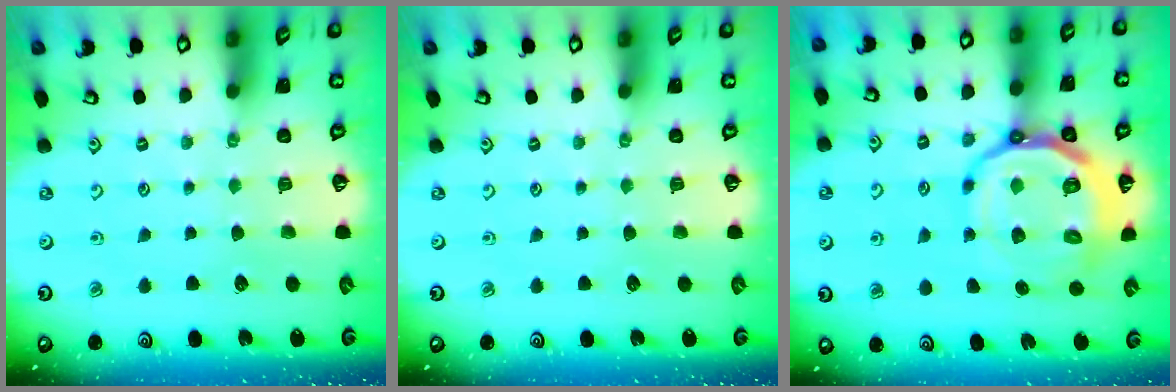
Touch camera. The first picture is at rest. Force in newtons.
{"total": 0.0}
{"total": 18.0, "press": 17.7, "slide": 3.1}